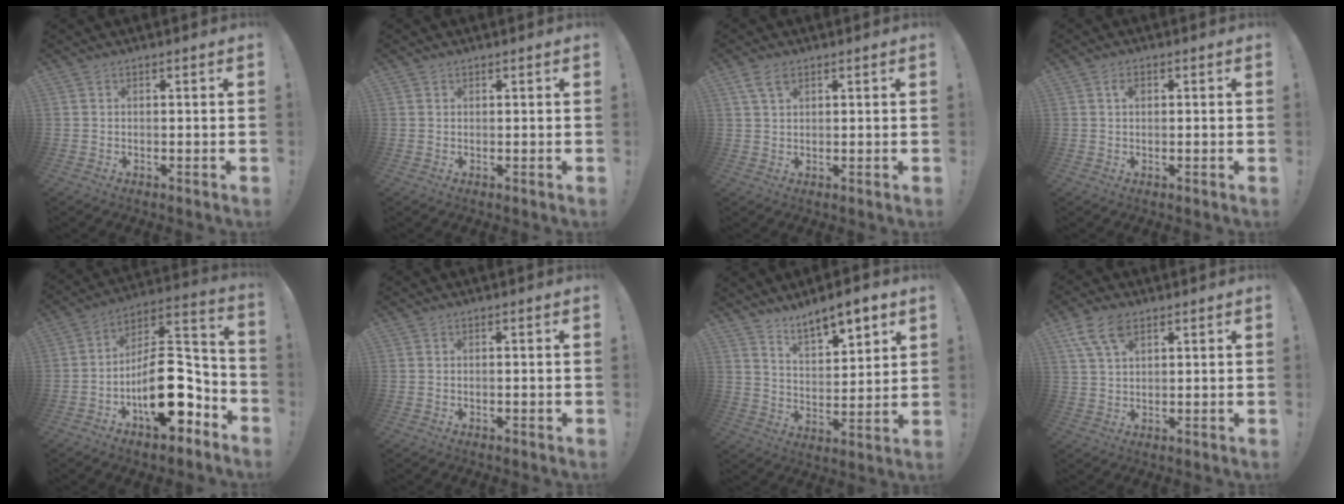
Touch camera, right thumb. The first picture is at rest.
{"total": 0.6, "force": [0.5, 0.4, 0.0], "torque": [0.007, -0.004, 0.008]}
{"total": 4.1, "force": [2.5, 1.9, 2.5], "torque": [-0.045, -0.006, 0.046]}
{"total": 1.9, "force": [0.5, 1.3, 1.2], "torque": [-0.025, 0.008, 0.007]}
{"total": 20.8, "force": [-6.6, 10.5, 16.7], "torque": [-0.269, 0.039, -0.095]}
{"total": 0.6, "force": [-0.3, 0.0, 0.5], "torque": [-0.006, 0.000, -0.007]}
{"total": 9.6, "force": [7.9, 3.0, 4.4], "torque": [-0.064, -0.059, 0.141]}
{"total": 8.1, "force": [4.5, 4.2, 5.3], "torque": [-0.102, -0.004, 0.088]}